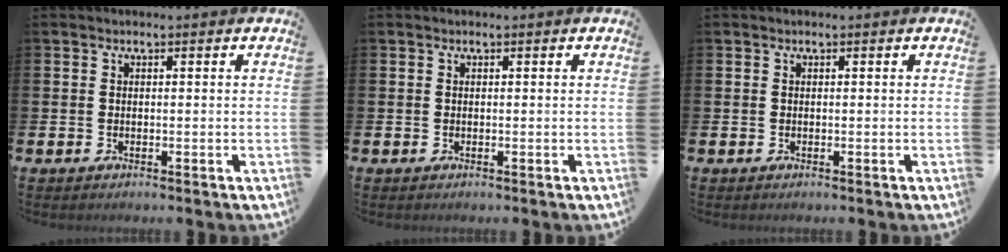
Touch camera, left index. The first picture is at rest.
{"total": 0.0}
{"total": 0.0}